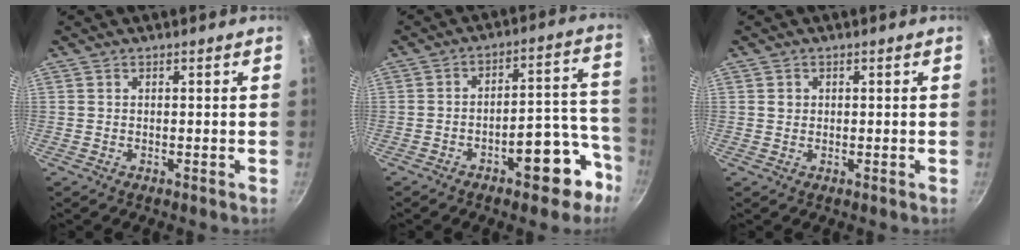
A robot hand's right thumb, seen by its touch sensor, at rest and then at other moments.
{"total": 12.2, "force": [-6.6, 5.6, 8.7], "torque": [-0.067, 0.081, -0.082]}
{"total": 1.2, "force": [0.3, 1.1, 0.3], "torque": [-0.001, 0.004, 0.004]}